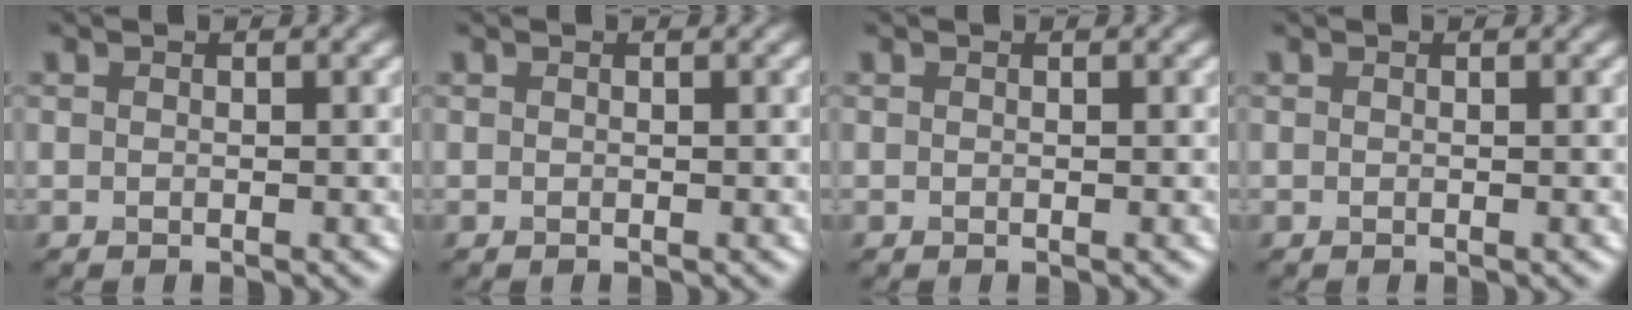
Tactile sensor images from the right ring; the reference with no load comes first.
{"total": 0.0}
{"total": 0.0}
{"total": 0.0}